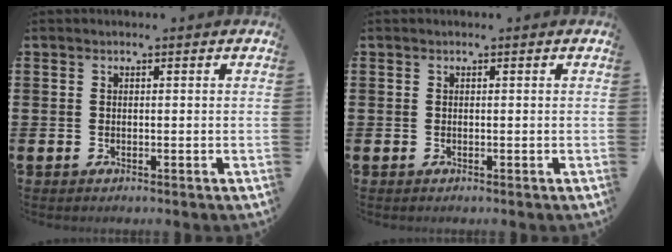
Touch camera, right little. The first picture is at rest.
{"total": 0.0}